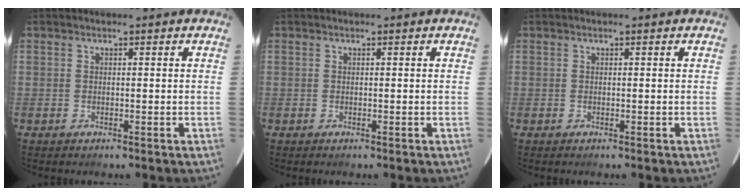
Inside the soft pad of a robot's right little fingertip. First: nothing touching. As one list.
[{"total": 0.0}, {"total": 0.0}]